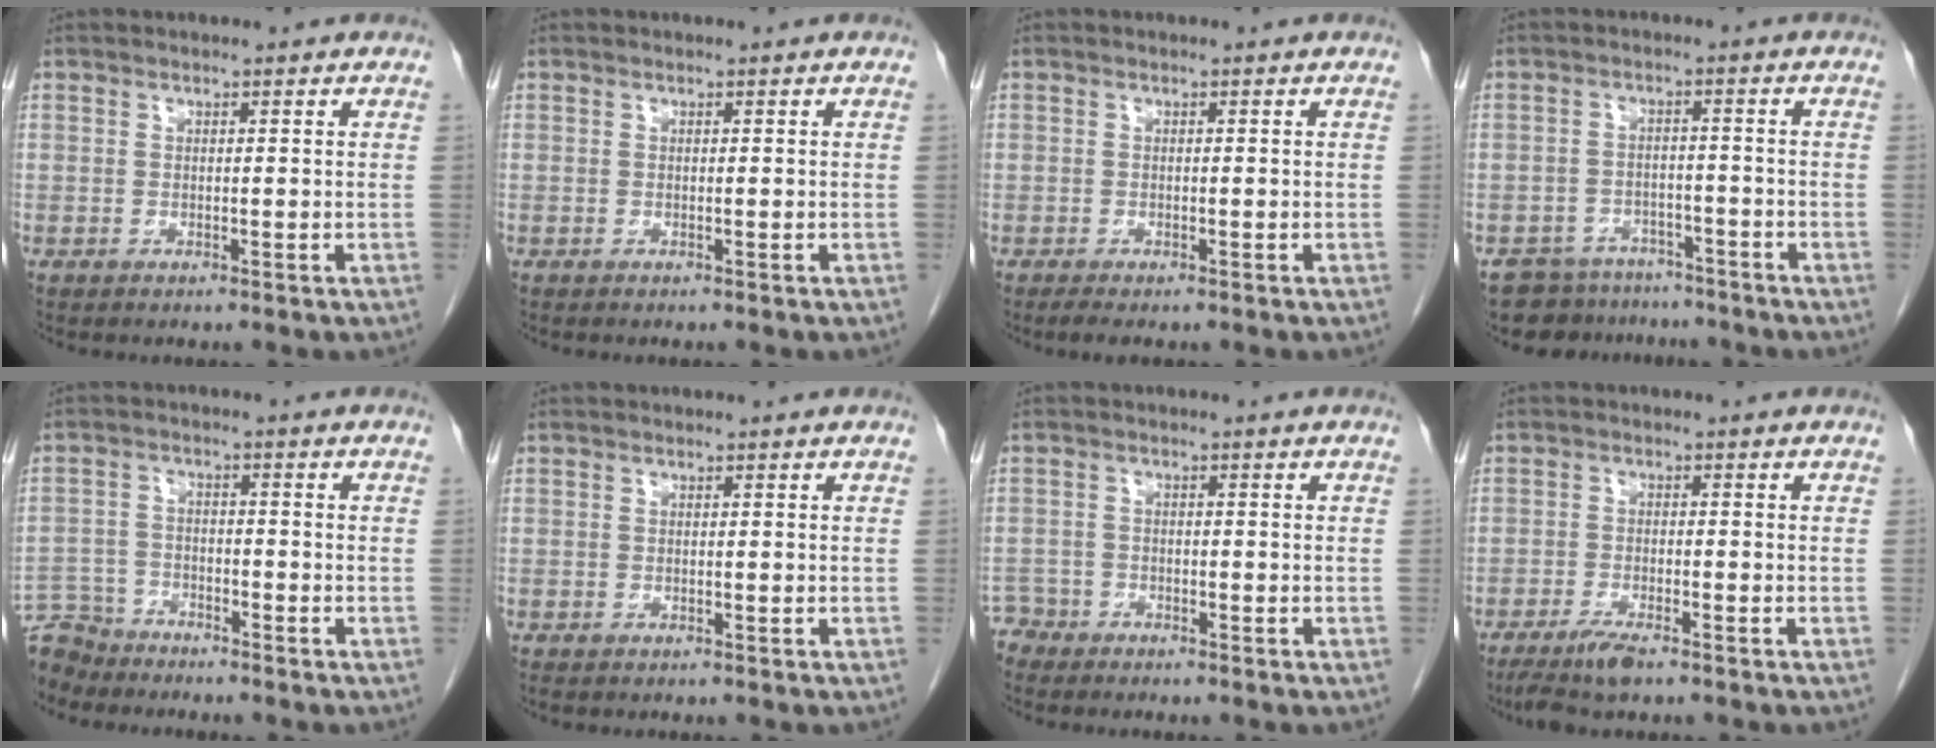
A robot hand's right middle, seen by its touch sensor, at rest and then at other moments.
{"total": 0.0}
{"total": 1.7, "force": [-1.3, 0.6, 0.9], "torque": [-0.022, -0.005, -0.019]}
{"total": 8.3, "force": [-7.2, 4.0, 0.2], "torque": [0.001, 0.018, -0.099]}
{"total": 6.8, "force": [-6.5, 2.0, -0.2], "torque": [0.006, -0.001, -0.122]}
{"total": 0.9, "force": [-0.8, 0.3, 0.3], "torque": [-0.009, -0.002, -0.012]}
{"total": 2.8, "force": [-2.6, 0.9, -0.7], "torque": [0.013, -0.002, -0.051]}
{"total": 4.8, "force": [-3.6, 0.6, 3.0], "torque": [-0.062, -0.011, -0.065]}